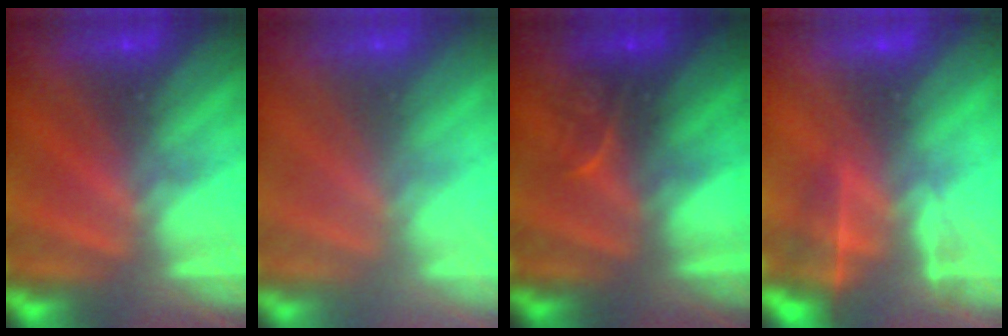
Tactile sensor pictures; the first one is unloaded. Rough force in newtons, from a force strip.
{"total": 2.9}
{"total": 2.8}
{"total": 4.6}